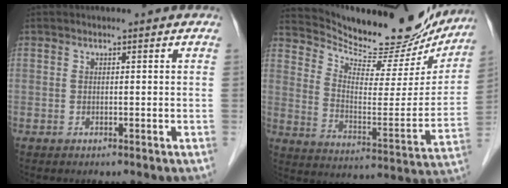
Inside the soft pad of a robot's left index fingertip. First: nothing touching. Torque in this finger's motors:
{"motor_torque": [0.55, -0.70, 0.24, 0.04]}